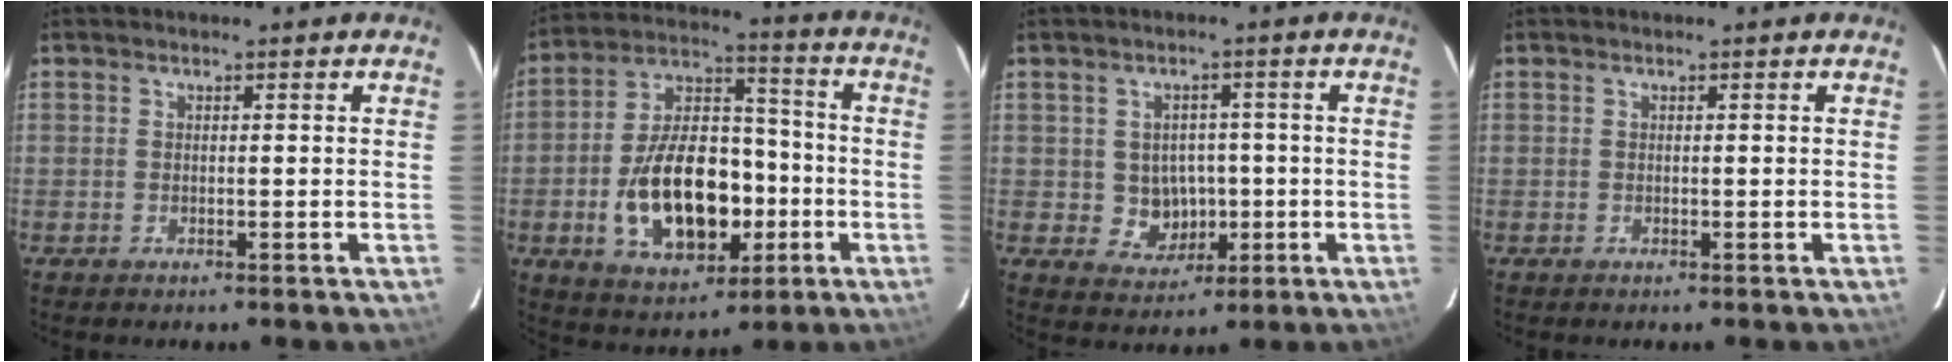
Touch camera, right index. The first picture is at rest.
{"total": 18.5, "force": [-4.7, 10.7, 14.4], "torque": [-0.276, 0.018, -0.060]}
{"total": 6.0, "force": [-0.6, 5.7, 2.0], "torque": [-0.046, 0.012, 0.011]}
{"total": 0.0}